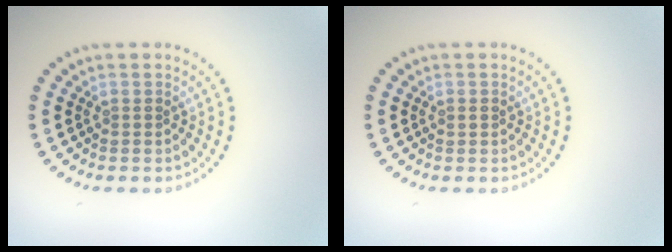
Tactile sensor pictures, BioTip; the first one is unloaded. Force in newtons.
{"total": 0.7, "press": 0.7, "slide": 0.1}